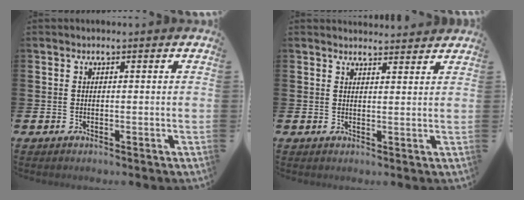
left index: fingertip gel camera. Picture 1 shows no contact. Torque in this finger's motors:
{"motor_torque": [0.43, -1.71, -0.03, -0.02]}